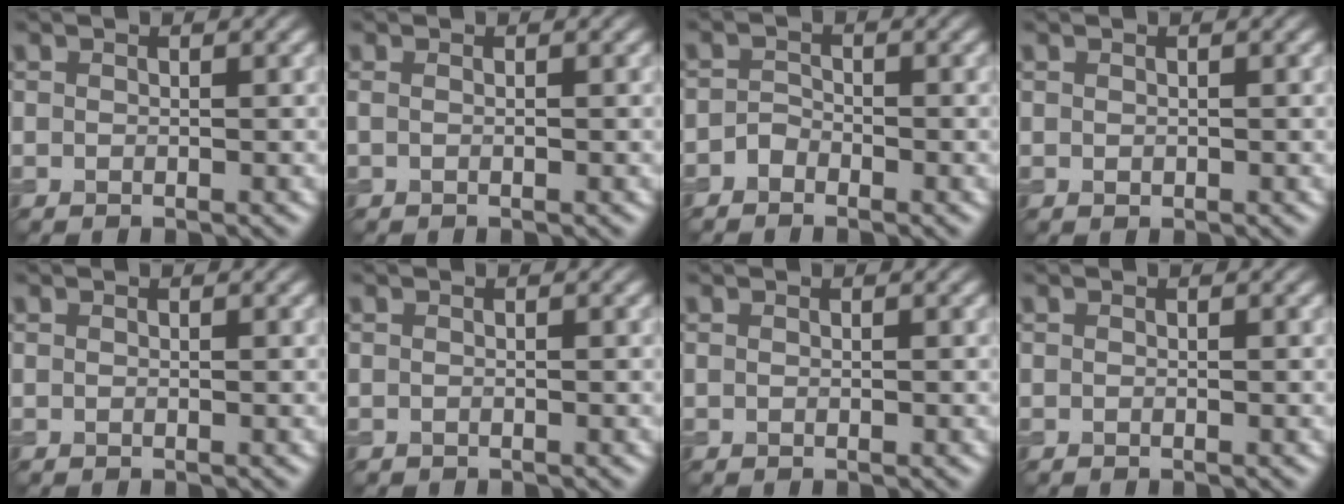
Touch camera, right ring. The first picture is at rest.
{"total": 0.6, "force": [0.0, 0.2, 0.6], "torque": [-0.011, 0.000, -0.001]}
{"total": 1.3, "force": [-1.0, 0.8, 0.3], "torque": [-0.005, 0.008, -0.021]}
{"total": 0.0}
{"total": 0.0}
{"total": 0.0}
{"total": 0.0}
{"total": 0.0}